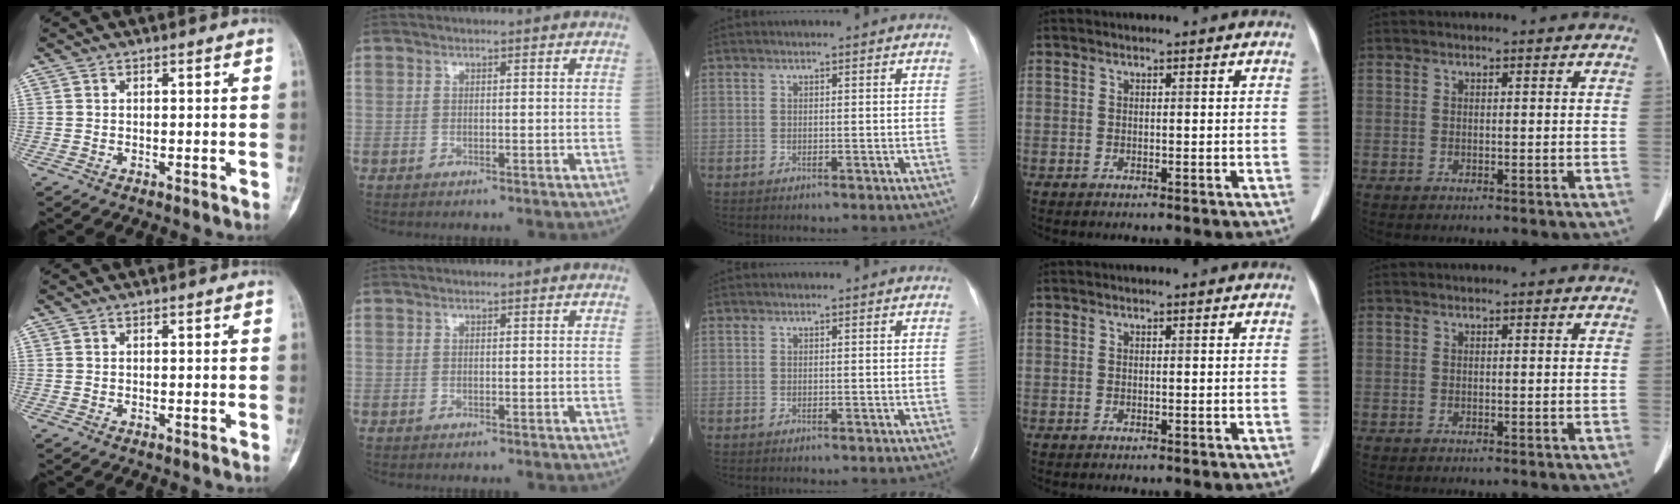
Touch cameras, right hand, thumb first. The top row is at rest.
{}